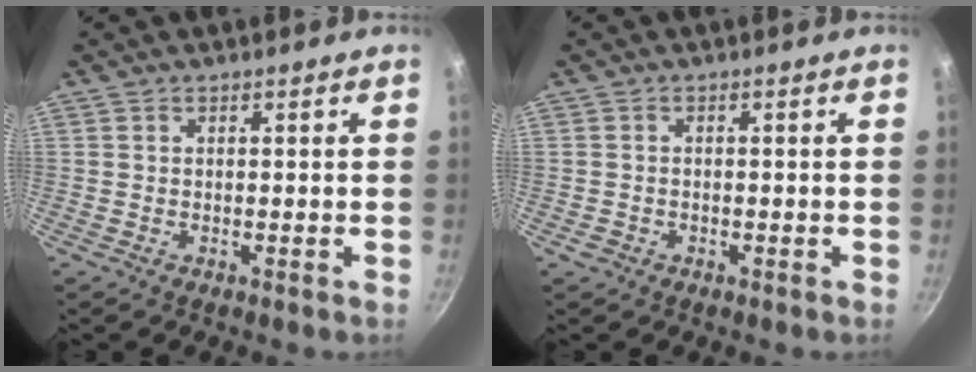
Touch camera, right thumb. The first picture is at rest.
{"total": 1.4, "force": [-0.7, 1.1, 0.5], "torque": [-0.012, 0.004, -0.009]}